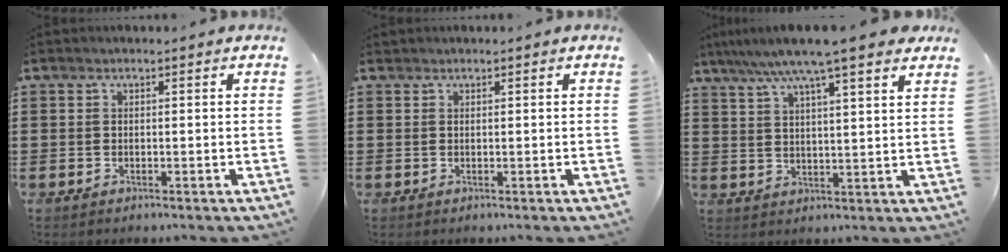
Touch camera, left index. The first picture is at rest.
{"total": 0.0}
{"total": 8.6, "force": [7.0, 0.1, 5.0], "torque": [-0.117, -0.019, 0.123]}